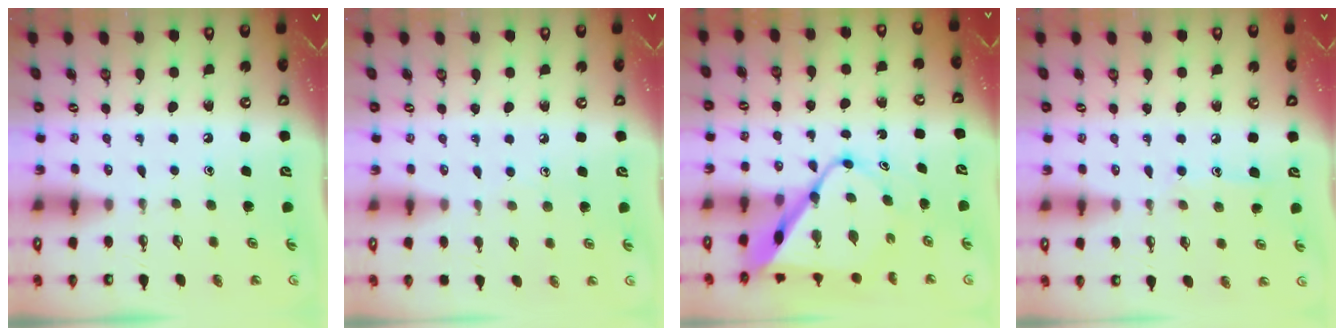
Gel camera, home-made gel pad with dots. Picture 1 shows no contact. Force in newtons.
{"total": 5.2, "press": 5.2, "slide": 0.7}
{"total": 12.4, "press": 12.4, "slide": 0.9}
{"total": 7.0, "press": 7.0, "slide": 0.1}